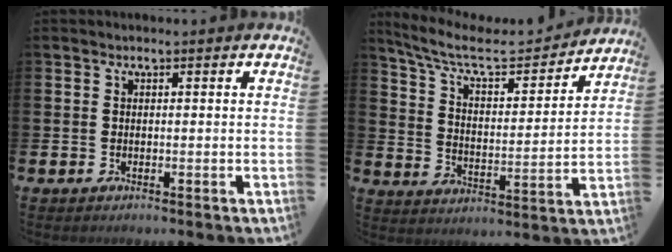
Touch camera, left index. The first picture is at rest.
{"total": 8.7, "force": [7.5, 2.5, 3.7], "torque": [-0.108, -0.041, 0.126]}